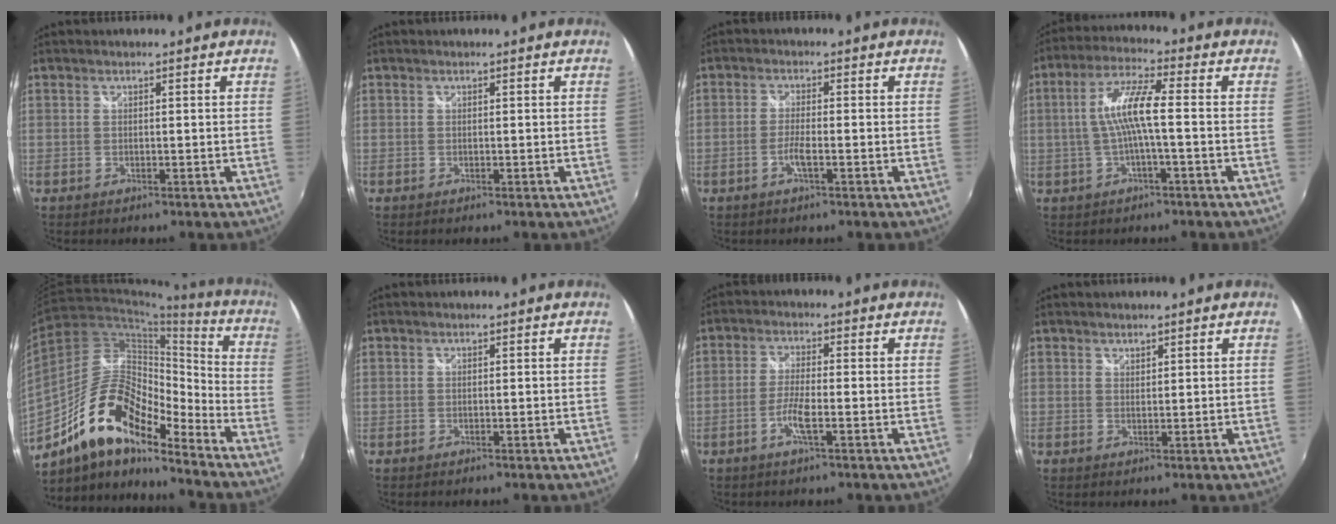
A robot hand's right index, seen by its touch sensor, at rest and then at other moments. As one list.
[{"total": 0.0}, {"total": 3.0, "force": [-1.3, 0.3, 2.6], "torque": [-0.058, -0.002, -0.028]}, {"total": 8.0, "force": [-0.8, 0.6, 7.9], "torque": [-0.166, 0.011, -0.013]}, {"total": 18.3, "force": [-12.7, 6.6, 11.5], "torque": [-0.207, 0.008, -0.242]}, {"total": 0.0}, {"total": 4.5, "force": [-1.9, 0.3, 4.0], "torque": [-0.087, -0.002, -0.040]}, {"total": 0.9, "force": [0.8, 0.3, 0.1], "torque": [0.000, 0.001, 0.015]}]